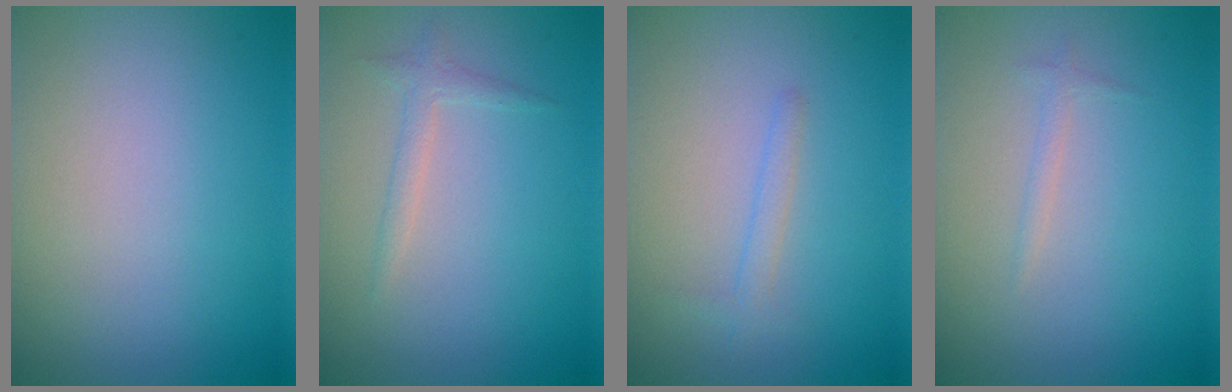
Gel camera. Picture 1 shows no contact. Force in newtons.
{"total": 1.4, "press": 1.4, "slide": 0.1}
{"total": 1.2, "press": 1.2, "slide": 0.0}
{"total": 0.7, "press": 0.7, "slide": 0.1}